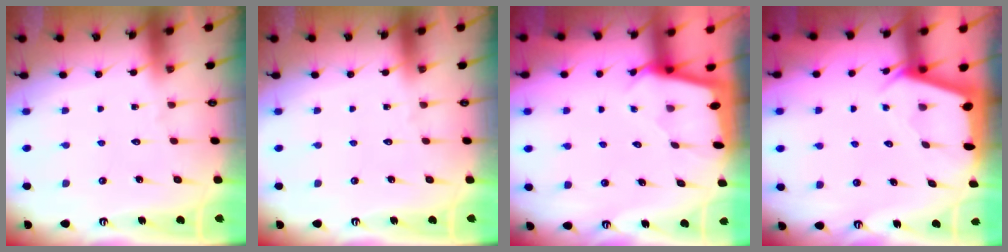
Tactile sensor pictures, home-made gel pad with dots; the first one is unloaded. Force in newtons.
{"total": 0.0}
{"total": 1.8, "press": 1.8, "slide": 0.2}
{"total": 2.4, "press": 2.3, "slide": 0.3}